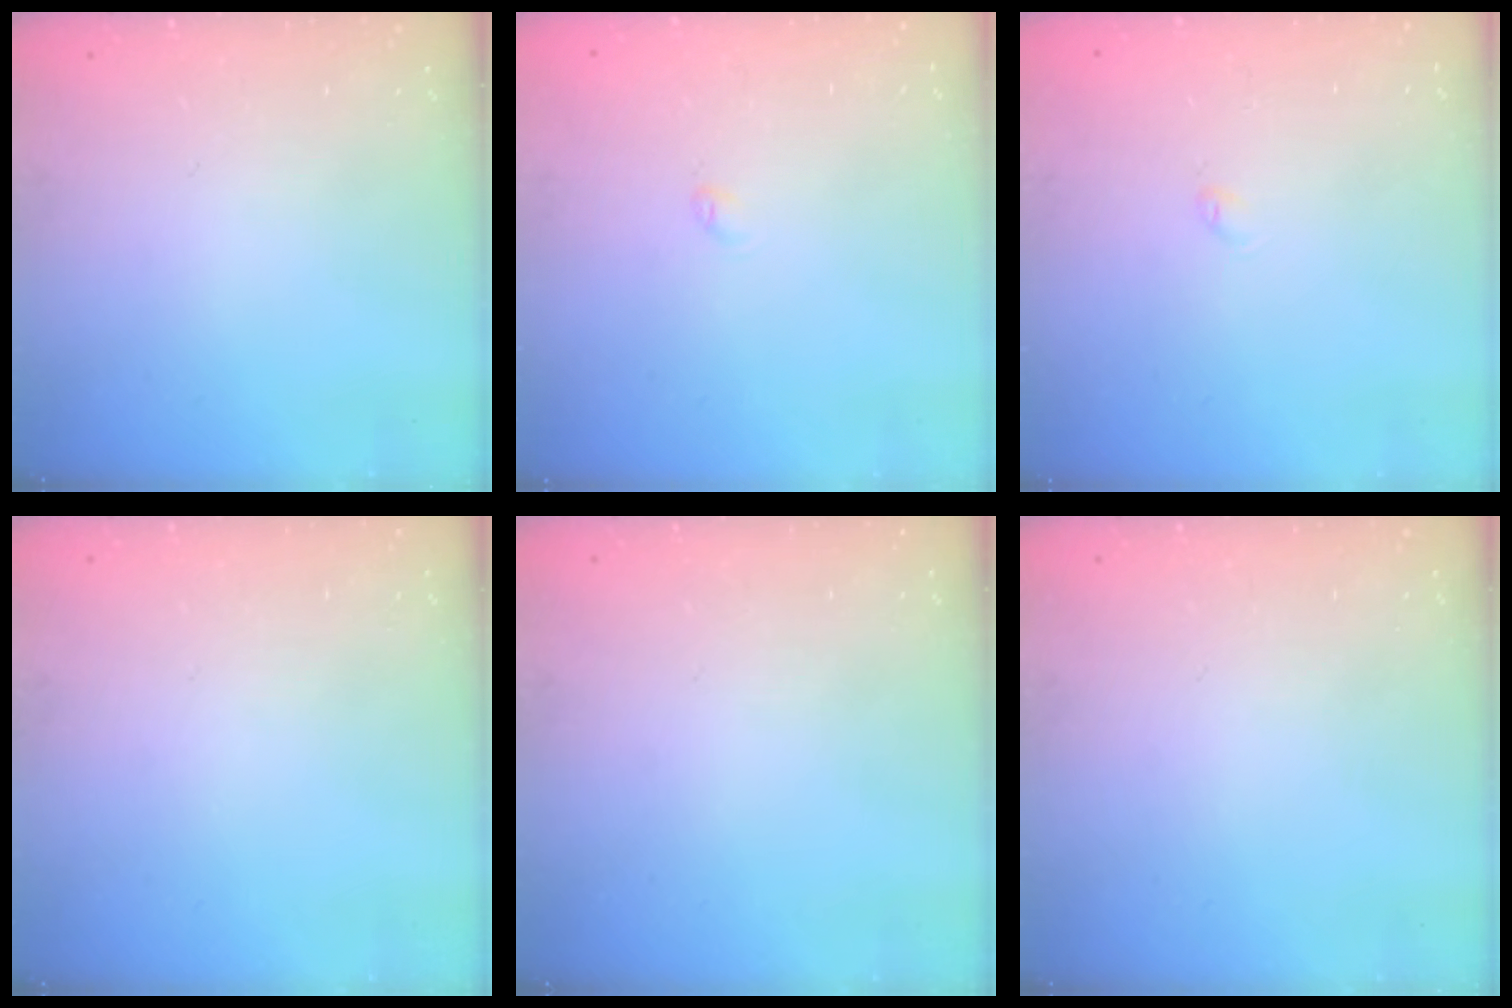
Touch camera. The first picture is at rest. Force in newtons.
{"total": 2.3, "press": 2.3, "slide": 0.3}
{"total": 2.6, "press": 2.6, "slide": 0.4}
{"total": 0.0}
{"total": 0.0}
{"total": 0.0}